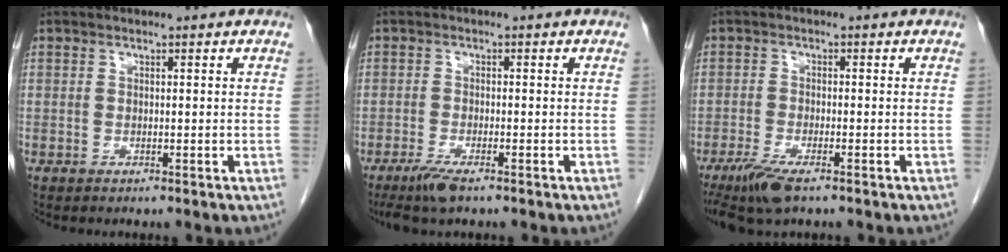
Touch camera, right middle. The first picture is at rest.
{"total": 3.9, "force": [-2.8, 0.5, 2.7], "torque": [-0.057, -0.010, -0.053]}
{"total": 5.8, "force": [-4.0, 1.0, 4.1], "torque": [-0.080, -0.015, -0.070]}